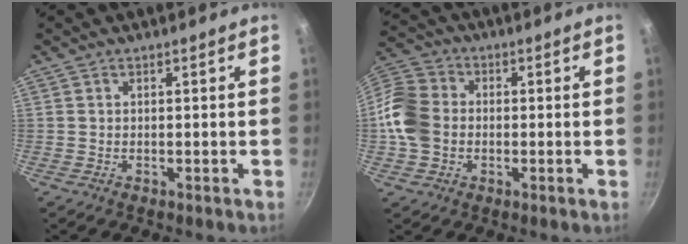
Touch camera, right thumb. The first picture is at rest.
{"total": 11.8, "force": [-1.1, 9.6, 6.9], "torque": [-0.122, 0.020, -0.040]}